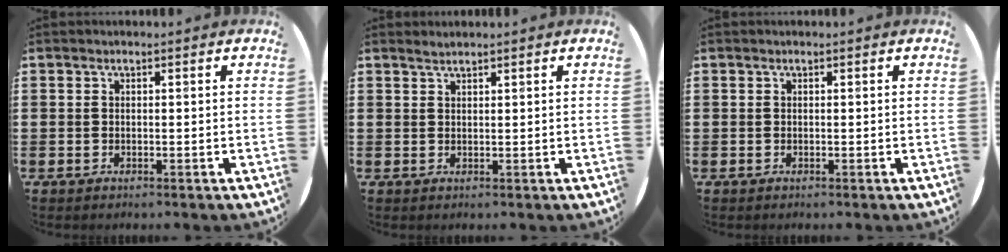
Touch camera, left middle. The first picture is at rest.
{"total": 1.0, "force": [1.0, 0.0, 0.1], "torque": [-0.005, -0.001, 0.019]}
{"total": 0.0}